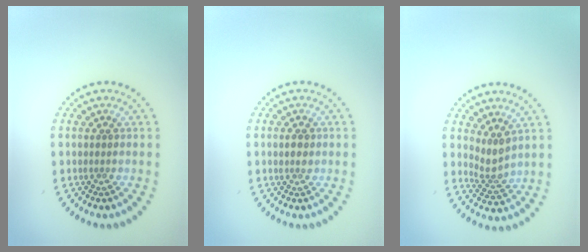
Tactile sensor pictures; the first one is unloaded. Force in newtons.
{"total": 1.2, "press": 1.1, "slide": 0.4}
{"total": 2.2, "press": 1.6, "slide": 1.5}